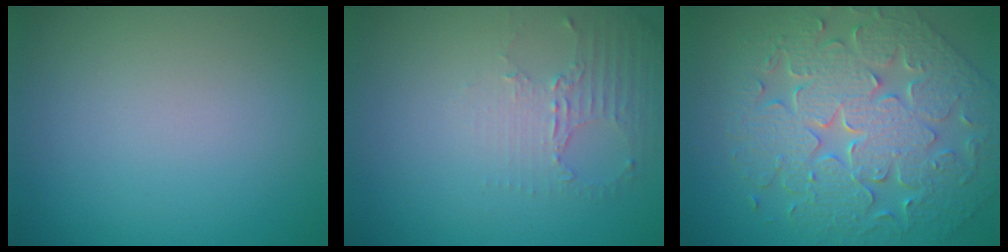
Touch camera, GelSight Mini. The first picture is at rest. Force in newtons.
{"total": 2.3, "press": 1.8, "slide": 1.6}
{"total": 8.1, "press": 6.8, "slide": 4.4}